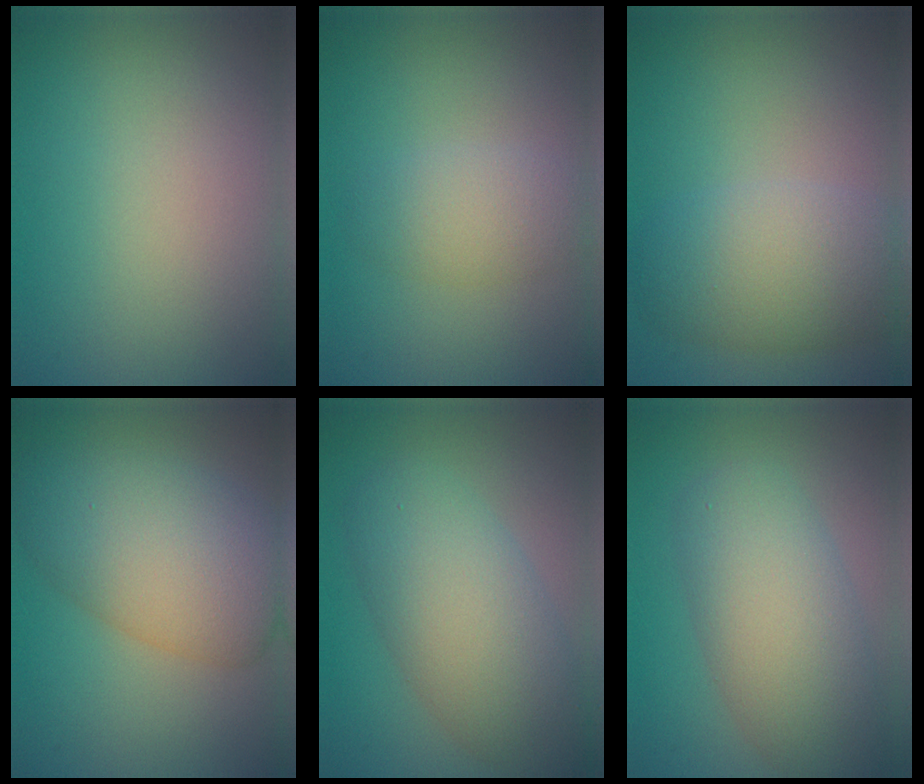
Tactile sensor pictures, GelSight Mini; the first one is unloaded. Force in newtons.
{"total": 2.8, "press": 2.8, "slide": 0.1}
{"total": 5.7, "press": 5.6, "slide": 0.6}
{"total": 6.3, "press": 6.2, "slide": 0.6}
{"total": 7.1, "press": 7.1, "slide": 0.2}
{"total": 7.1, "press": 7.1, "slide": 0.2}